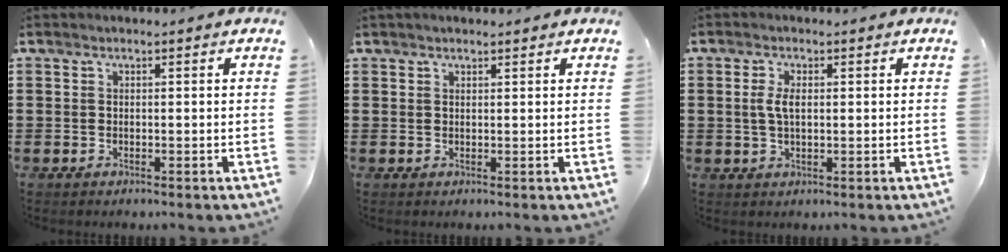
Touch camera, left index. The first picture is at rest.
{"total": 0.9, "force": [0.8, 0.3, 0.3], "torque": [-0.008, 0.002, 0.016]}
{"total": 3.3, "force": [0.4, 1.4, 2.9], "torque": [-0.069, 0.003, 0.004]}